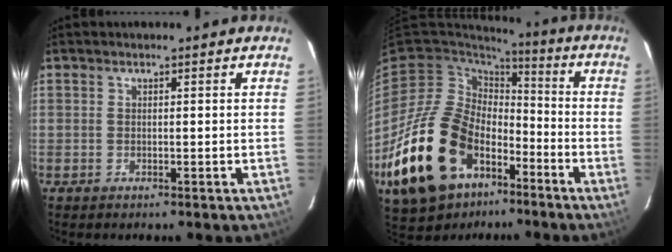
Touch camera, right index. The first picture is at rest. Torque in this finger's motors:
{"motor_torque": [1.10, -0.66, 1.05, 0.21]}